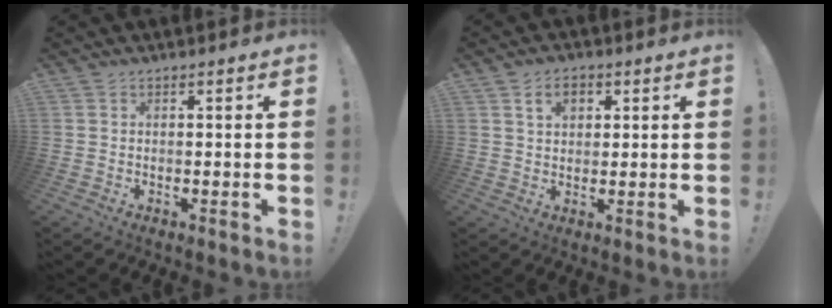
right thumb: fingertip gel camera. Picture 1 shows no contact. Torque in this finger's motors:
{"motor_torque": [-0.19, 0.19, 0.00, 0.01, 0.00]}